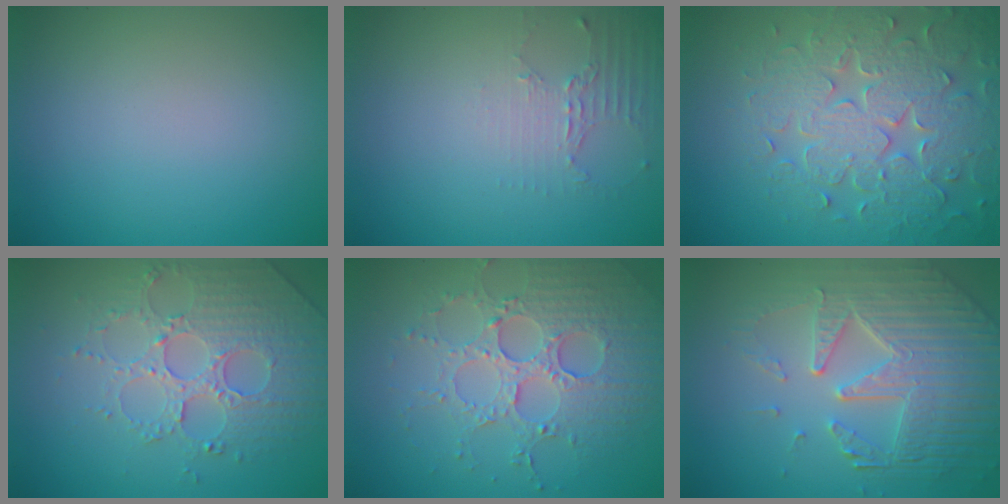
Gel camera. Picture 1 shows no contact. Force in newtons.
{"total": 2.1, "press": 1.5, "slide": 1.5}
{"total": 7.7, "press": 6.1, "slide": 4.7}
{"total": 4.2, "press": 4.0, "slide": 1.3}
{"total": 5.1, "press": 4.5, "slide": 2.3}
{"total": 7.7, "press": 5.5, "slide": 5.3}